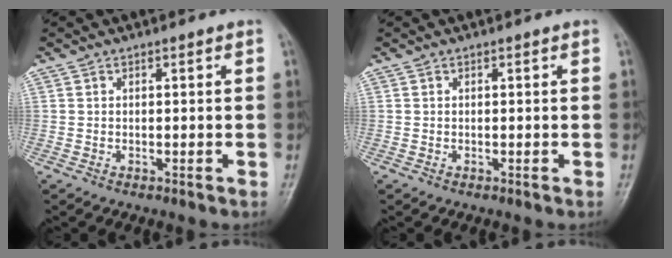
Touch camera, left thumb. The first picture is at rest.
{"total": 0.0}